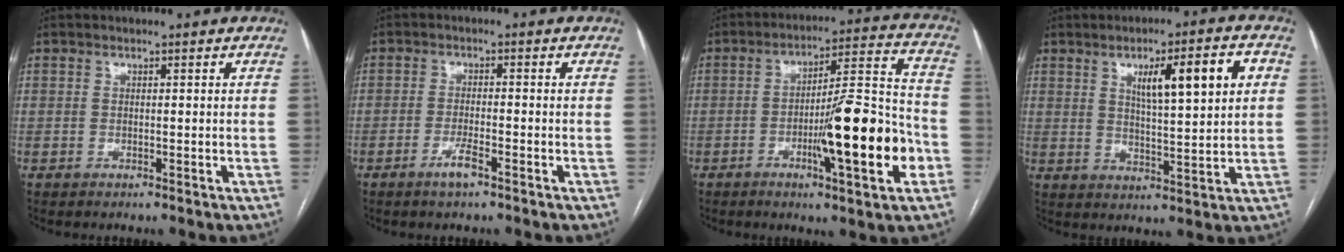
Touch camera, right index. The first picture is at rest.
{"total": 3.2, "force": [-2.1, 0.2, 2.5], "torque": [-0.049, -0.003, -0.039]}
{"total": 16.4, "force": [-5.1, 1.3, 15.5], "torque": [-0.242, 0.001, -0.075]}
{"total": 10.5, "force": [3.5, 1.4, 9.8], "torque": [-0.151, 0.011, 0.055]}